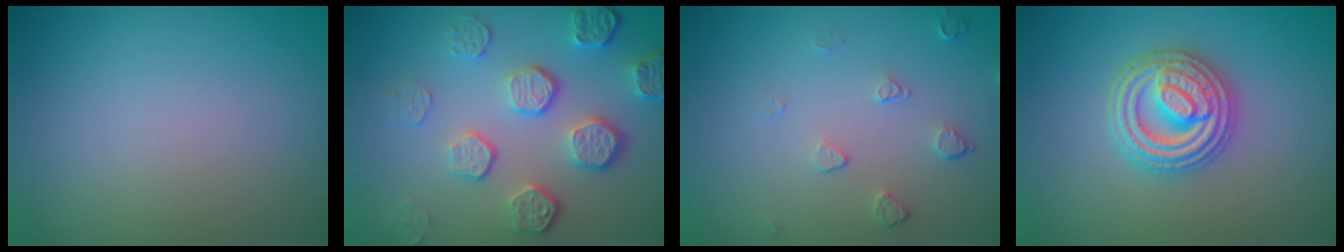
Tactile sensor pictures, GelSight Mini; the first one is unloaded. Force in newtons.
{"total": 5.5, "press": 4.0, "slide": 3.8}
{"total": 1.5, "press": 0.9, "slide": 1.1}
{"total": 4.9, "press": 4.8, "slide": 0.7}